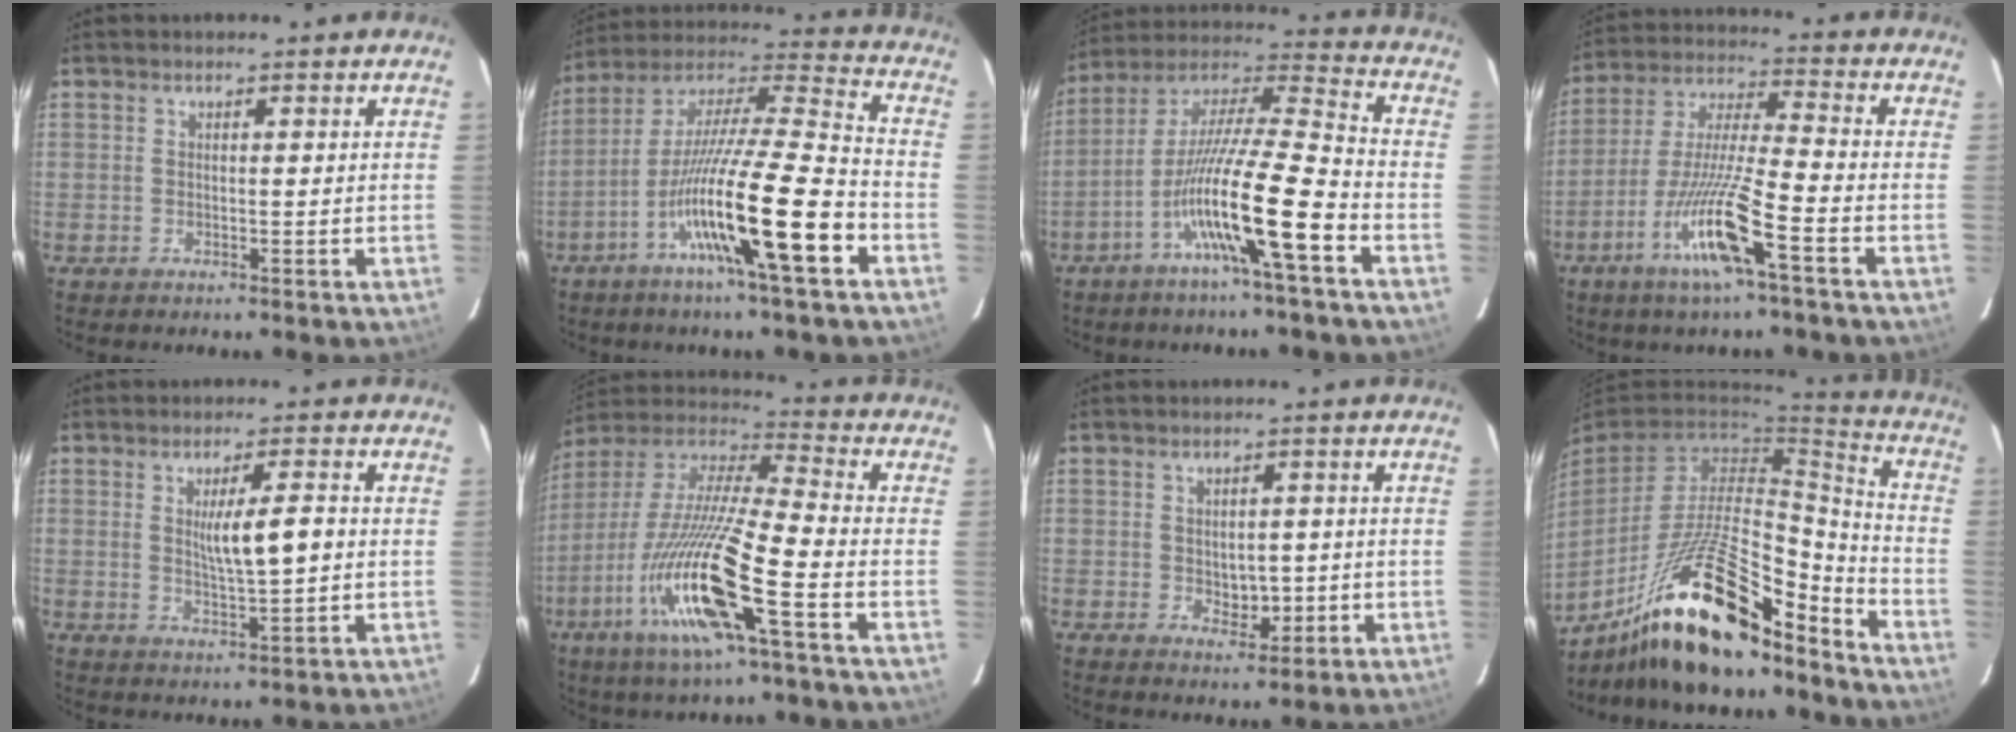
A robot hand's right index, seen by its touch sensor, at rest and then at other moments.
{"total": 18.6, "force": [-7.8, 0.3, 16.9], "torque": [-0.312, -0.012, -0.143]}
{"total": 15.4, "force": [-6.8, -0.2, 13.8], "torque": [-0.261, 0.001, -0.129]}
{"total": 13.2, "force": [-6.3, 0.0, 11.6], "torque": [-0.235, -0.013, -0.122]}
{"total": 6.2, "force": [0.5, 0.6, 6.1], "torque": [-0.102, -0.003, 0.012]}
{"total": 19.5, "force": [-7.8, 1.4, 17.8], "torque": [-0.387, -0.029, -0.155]}
{"total": 3.7, "force": [-0.5, 2.5, 2.6], "torque": [-0.030, 0.000, 0.001]}
{"total": 23.1, "force": [-17.0, 4.6, 15.0], "torque": [-0.264, -0.005, -0.290]}